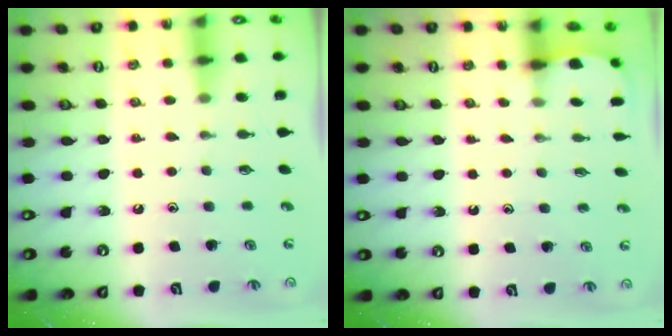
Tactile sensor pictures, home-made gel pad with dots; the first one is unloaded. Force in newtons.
{"total": 1.3, "press": 1.3, "slide": 0.1}